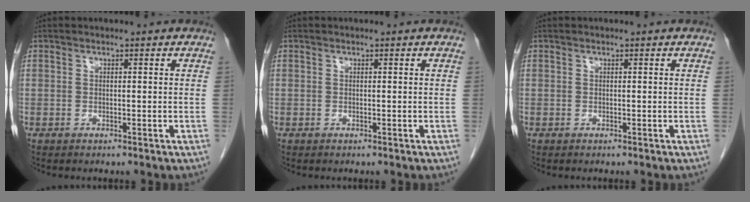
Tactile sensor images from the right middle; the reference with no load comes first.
{"total": 0.0}
{"total": 0.0}